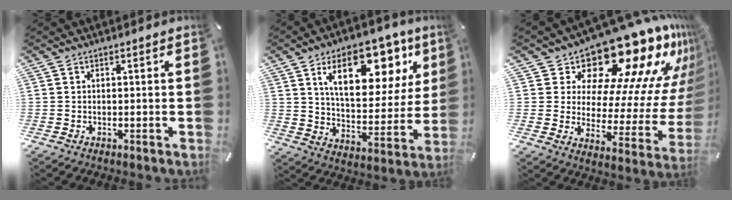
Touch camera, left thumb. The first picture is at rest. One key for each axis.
{"total": 18.6, "fx": 9.8, "fy": 10.0, "fz": 12.2, "tx": -0.181, "ty": -0.037, "tz": 0.162}
{"total": 21.1, "fx": 16.5, "fy": 8.8, "fz": 9.8, "tx": -0.115, "ty": -0.151, "tz": 0.275}